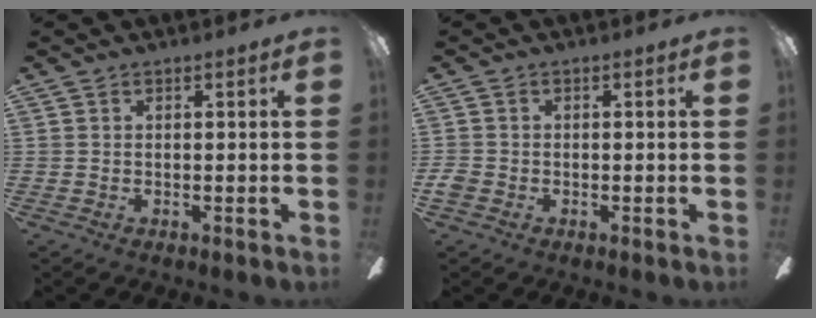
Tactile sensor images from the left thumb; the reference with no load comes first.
{"total": 2.1, "force": [-0.9, 1.6, 1.0], "torque": [-0.014, 0.007, -0.017]}